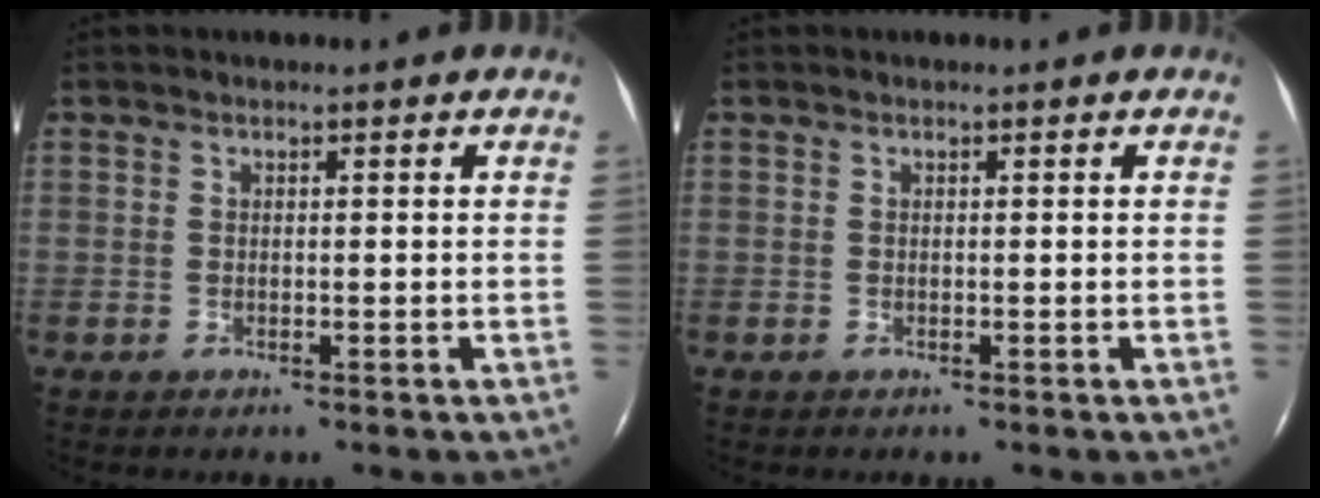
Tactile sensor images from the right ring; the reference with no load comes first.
{"total": 0.0}